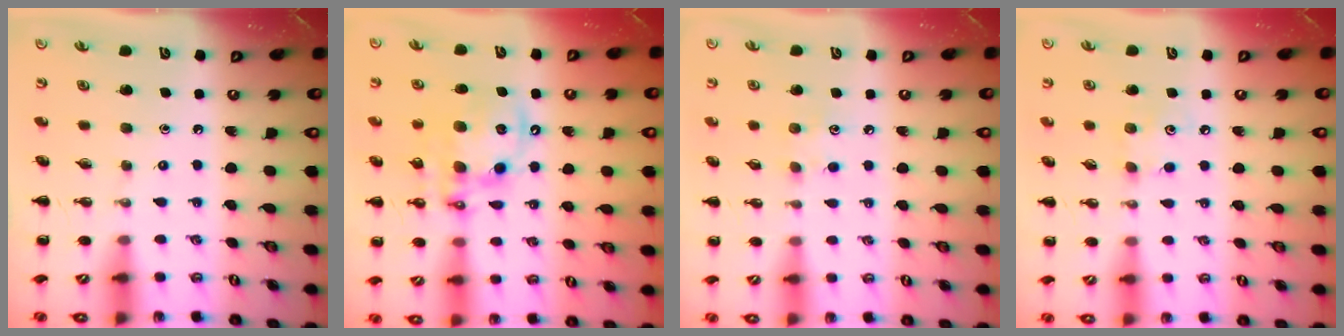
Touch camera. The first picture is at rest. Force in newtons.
{"total": 14.0, "press": 13.5, "slide": 3.5}
{"total": 4.8, "press": 4.6, "slide": 1.3}
{"total": 4.9, "press": 4.8, "slide": 1.2}